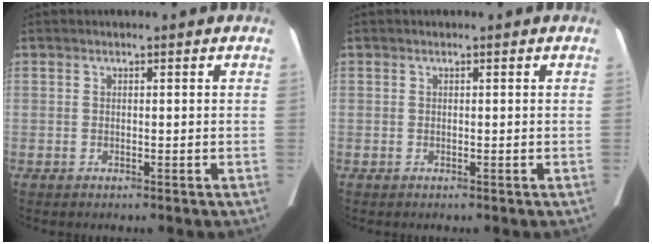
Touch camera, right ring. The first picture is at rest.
{"total": 0.0}